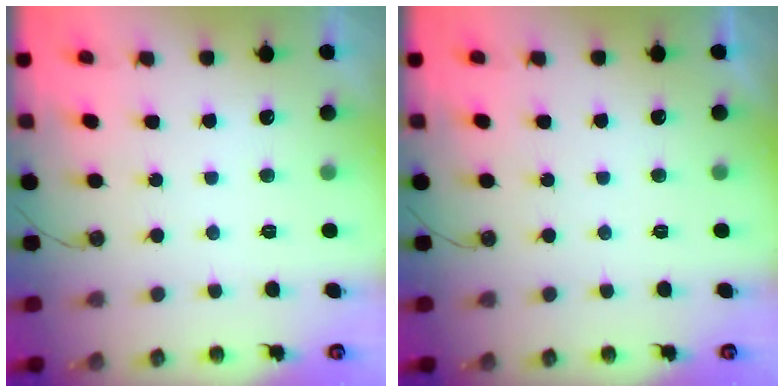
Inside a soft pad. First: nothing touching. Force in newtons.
{"total": 0.6, "press": 0.5, "slide": 0.2}